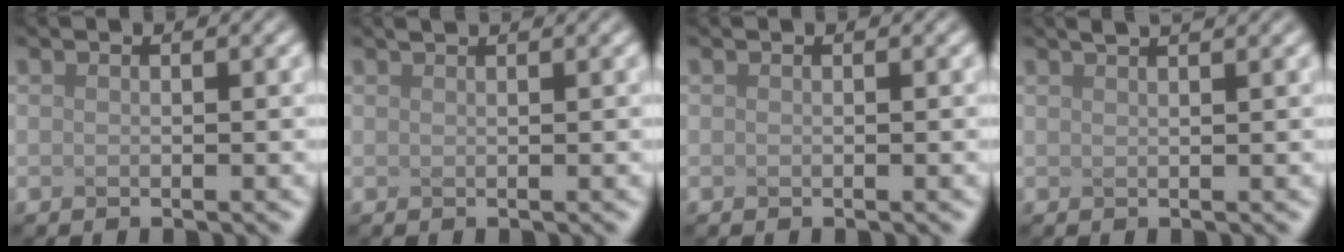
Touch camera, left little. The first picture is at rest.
{"total": 1.2, "force": [1.0, 0.3, 0.6], "torque": [-0.002, 0.004, -0.002]}
{"total": 0.0}
{"total": 3.4, "force": [2.4, 1.2, 2.0], "torque": [-0.006, 0.026, 0.001]}